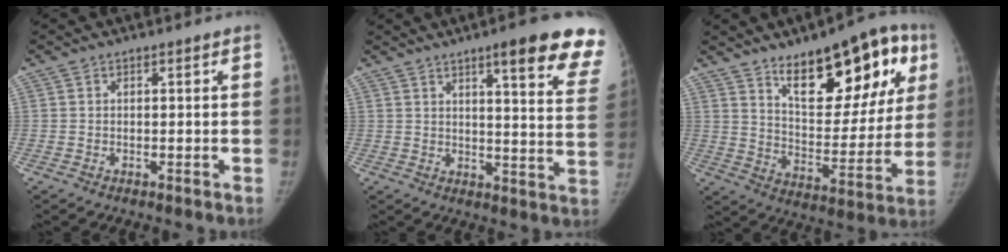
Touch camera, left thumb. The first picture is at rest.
{"total": 17.6, "force": [11.7, 2.9, 12.8], "torque": [-0.130, -0.050, 0.135]}
{"total": 22.4, "force": [11.4, 10.0, 16.6], "torque": [-0.173, -0.043, 0.174]}